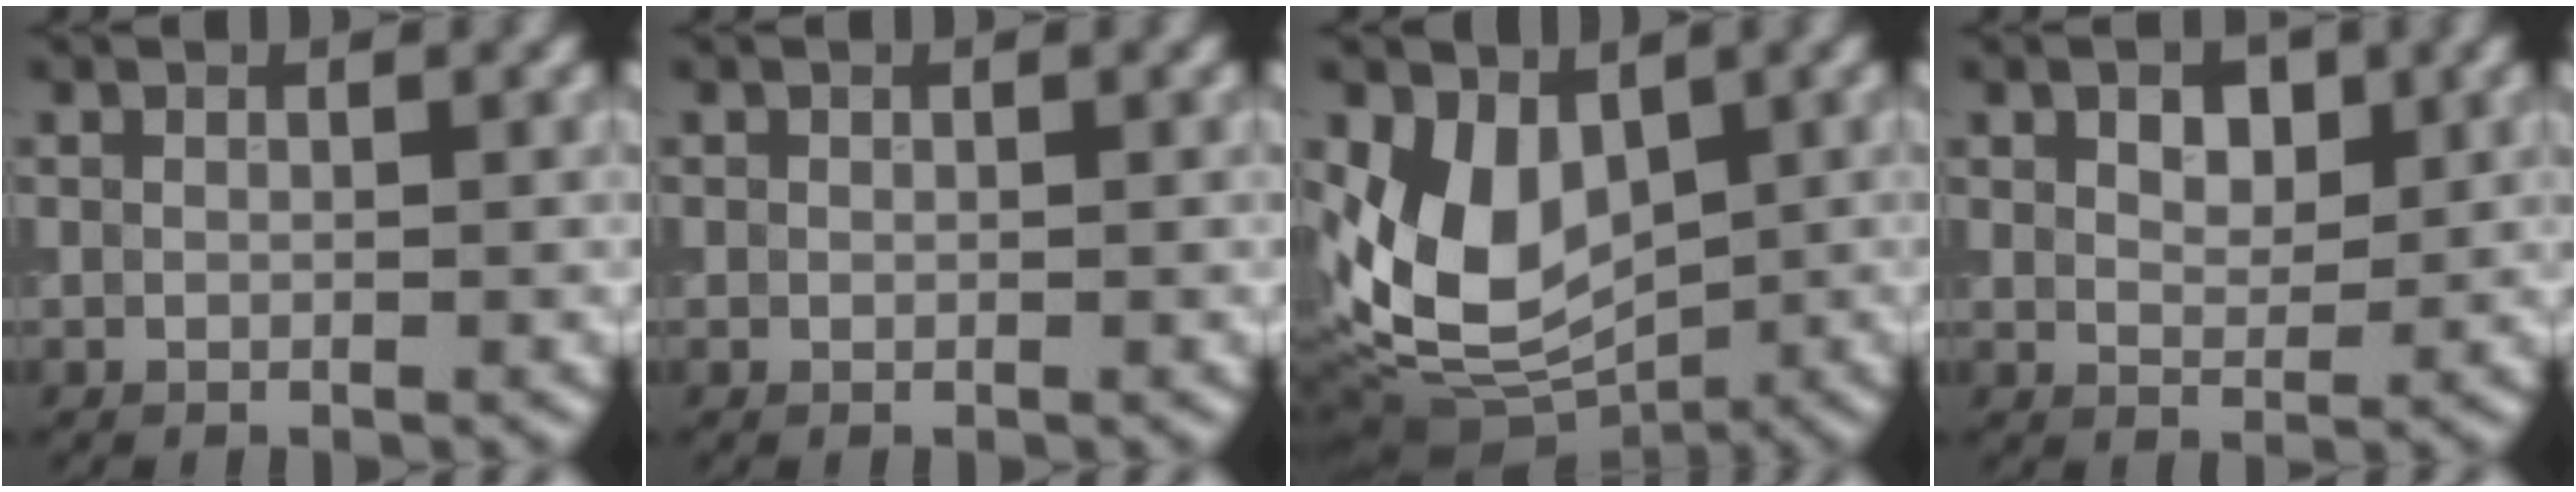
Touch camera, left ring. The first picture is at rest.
{"total": 0.0}
{"total": 7.8, "force": [0.7, 5.6, 5.4], "torque": [-0.106, -0.020, 0.017]}
{"total": 3.1, "force": [1.5, 1.7, 2.0], "torque": [-0.032, 0.003, 0.025]}